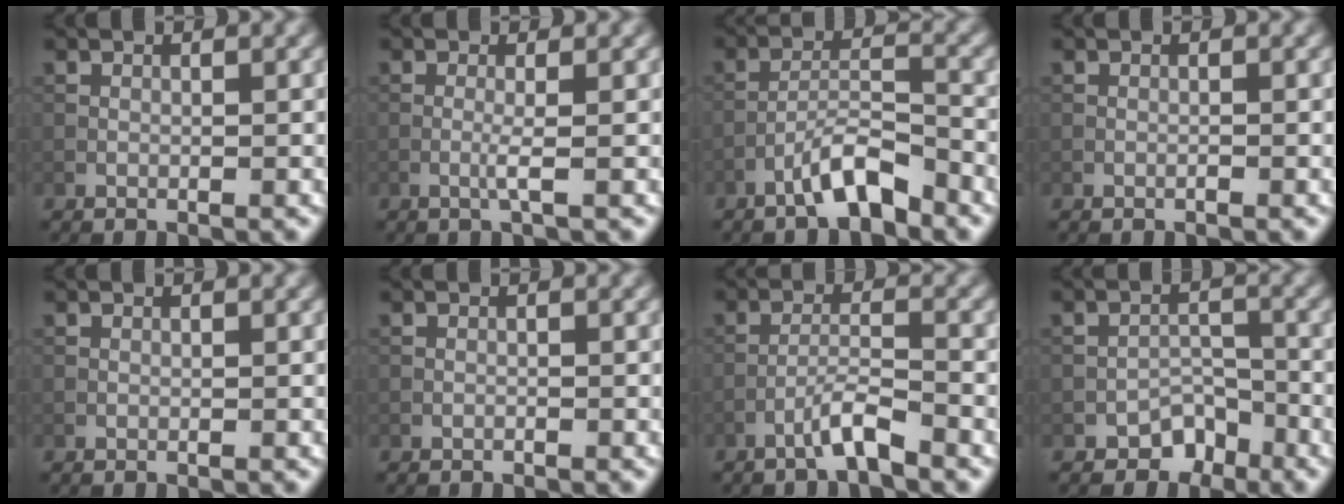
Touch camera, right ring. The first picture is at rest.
{"total": 1.3, "force": [-0.4, -0.1, 1.2], "torque": [-0.027, 0.002, -0.013]}
{"total": 4.3, "force": [-3.1, 0.8, 2.9], "torque": [-0.052, 0.015, -0.062]}
{"total": 0.0}
{"total": 0.0}
{"total": 0.0}
{"total": 2.8, "force": [-2.1, 0.1, 1.9], "torque": [-0.034, 0.012, -0.045]}
{"total": 2.7, "force": [-2.1, 1.6, 0.7], "torque": [-0.002, 0.010, -0.037]}